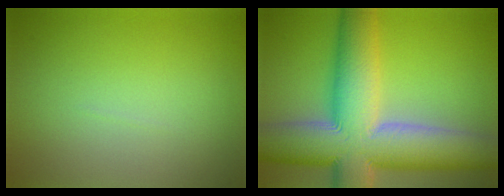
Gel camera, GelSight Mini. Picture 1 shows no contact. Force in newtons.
{"total": 15.0, "press": 15.0, "slide": 1.0}